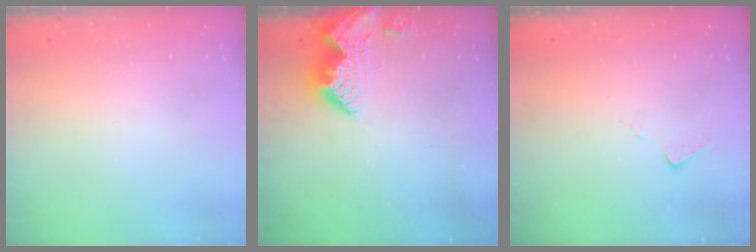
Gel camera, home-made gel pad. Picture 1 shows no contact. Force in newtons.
{"total": 11.5, "press": 11.5, "slide": 0.8}
{"total": 7.1, "press": 7.1, "slide": 0.3}